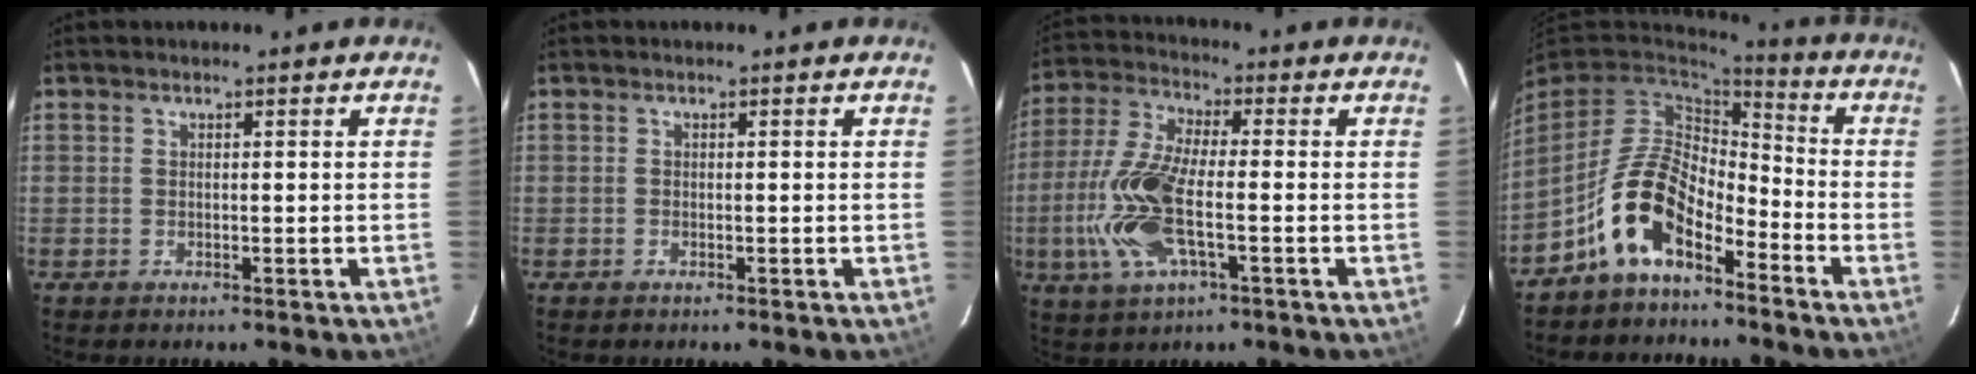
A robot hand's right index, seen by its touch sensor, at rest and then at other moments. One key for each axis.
{"total": 0.0}
{"total": 14.4, "fx": -3.4, "fy": 5.0, "fz": 13.0, "tx": -0.292, "ty": -0.004, "tz": -0.073}
{"total": 11.6, "fx": -6.7, "fy": 5.7, "fz": 7.5, "tx": -0.152, "ty": 0.016, "tz": -0.129}